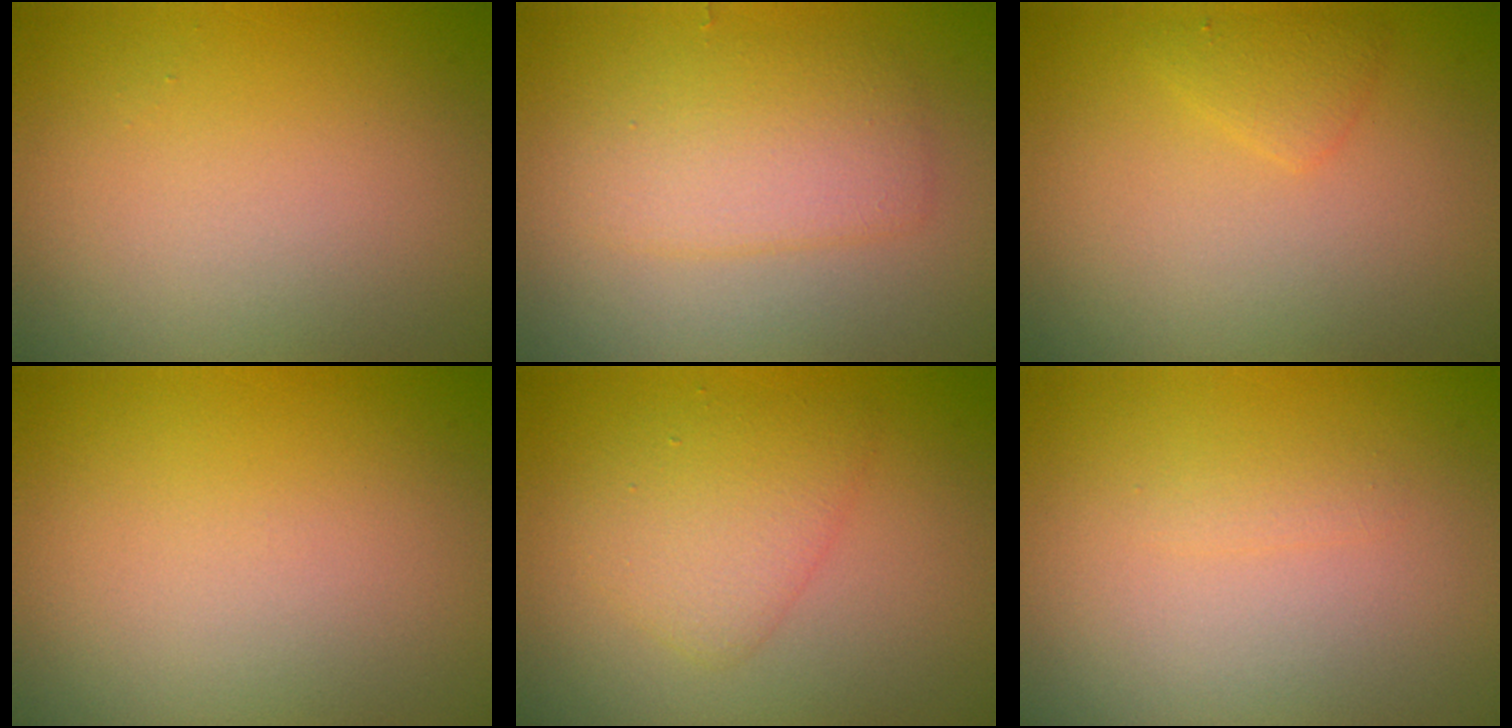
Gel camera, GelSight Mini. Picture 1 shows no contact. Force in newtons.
{"total": 2.3, "press": 2.3, "slide": 0.1}
{"total": 1.3, "press": 1.3, "slide": 0.1}
{"total": 0.0}
{"total": 2.9, "press": 2.9, "slide": 0.0}
{"total": 0.7, "press": 0.7, "slide": 0.0}